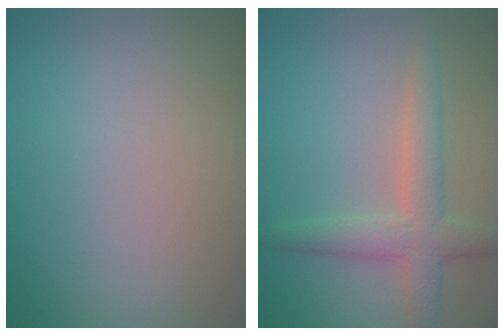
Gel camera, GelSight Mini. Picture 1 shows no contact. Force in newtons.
{"total": 3.7, "press": 3.7, "slide": 0.2}